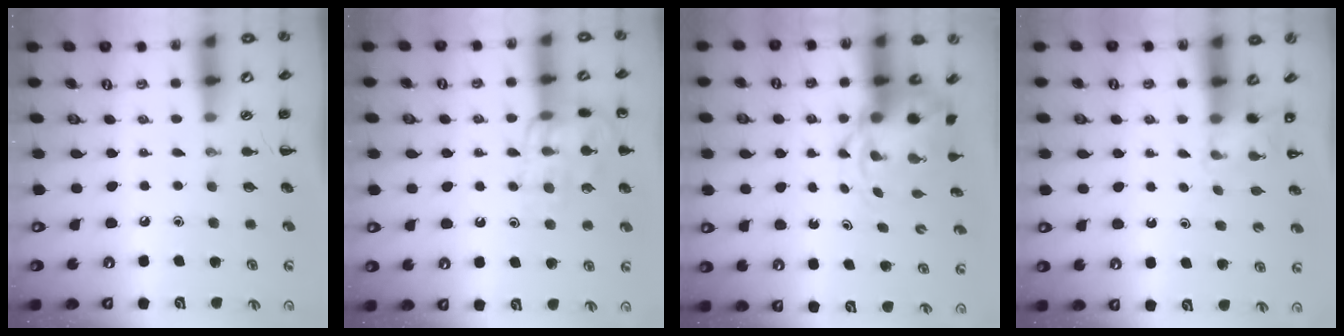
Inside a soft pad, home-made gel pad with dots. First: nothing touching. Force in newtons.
{"total": 14.2, "press": 14.2, "slide": 0.2}
{"total": 4.5, "press": 4.4, "slide": 0.8}
{"total": 3.5, "press": 3.3, "slide": 1.2}